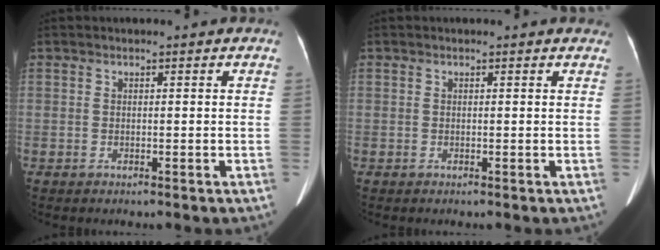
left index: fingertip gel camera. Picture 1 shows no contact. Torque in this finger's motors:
{"motor_torque": [0.14, -0.09, -0.04, -0.01]}